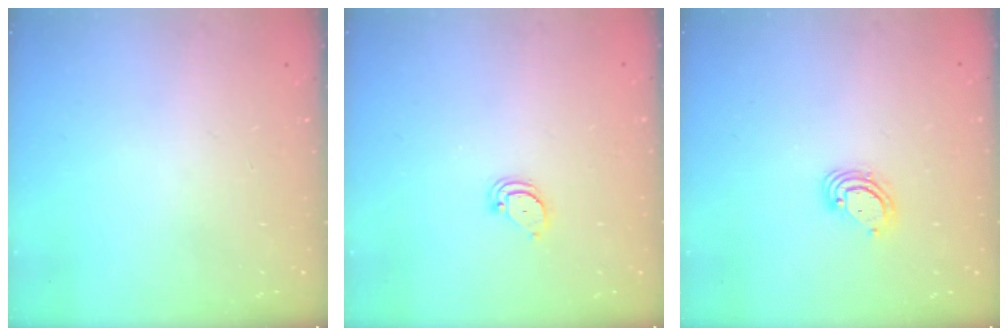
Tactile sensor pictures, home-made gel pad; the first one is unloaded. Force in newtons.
{"total": 2.1, "press": 2.1, "slide": 0.1}
{"total": 4.1, "press": 4.1, "slide": 0.3}